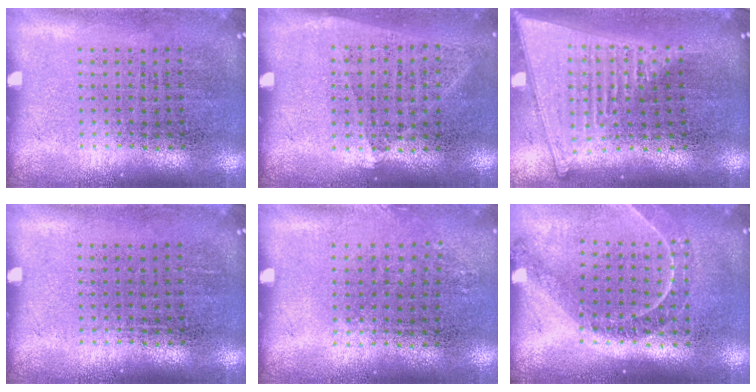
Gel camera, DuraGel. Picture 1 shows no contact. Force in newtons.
{"total": 1.0, "press": 0.9, "slide": 0.6}
{"total": 2.0, "press": 1.7, "slide": 1.0}
{"total": 0.0}
{"total": 0.8, "press": 0.7, "slide": 0.4}
{"total": 1.2, "press": 1.1, "slide": 0.4}